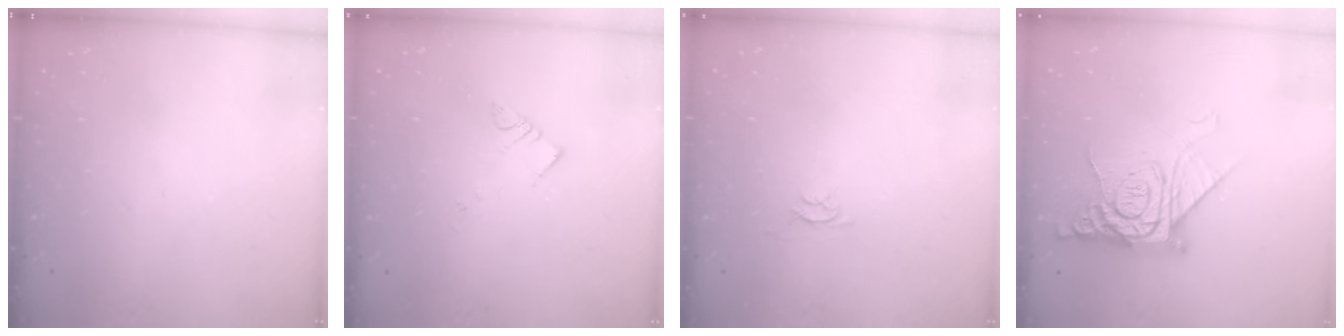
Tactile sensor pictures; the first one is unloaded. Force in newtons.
{"total": 4.0, "press": 4.0, "slide": 0.1}
{"total": 2.4, "press": 2.4, "slide": 0.3}
{"total": 13.7, "press": 13.6, "slide": 1.5}